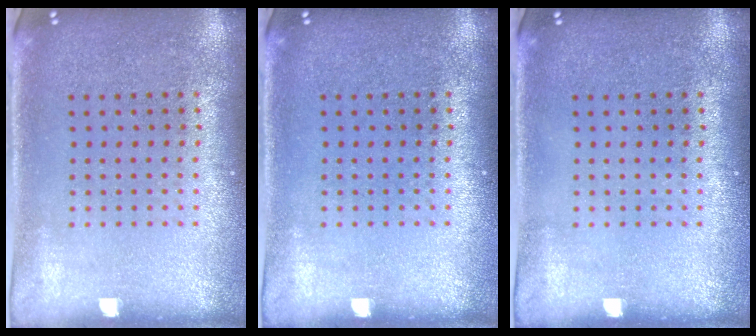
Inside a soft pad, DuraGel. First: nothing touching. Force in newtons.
{"total": 0.0}
{"total": 0.0}